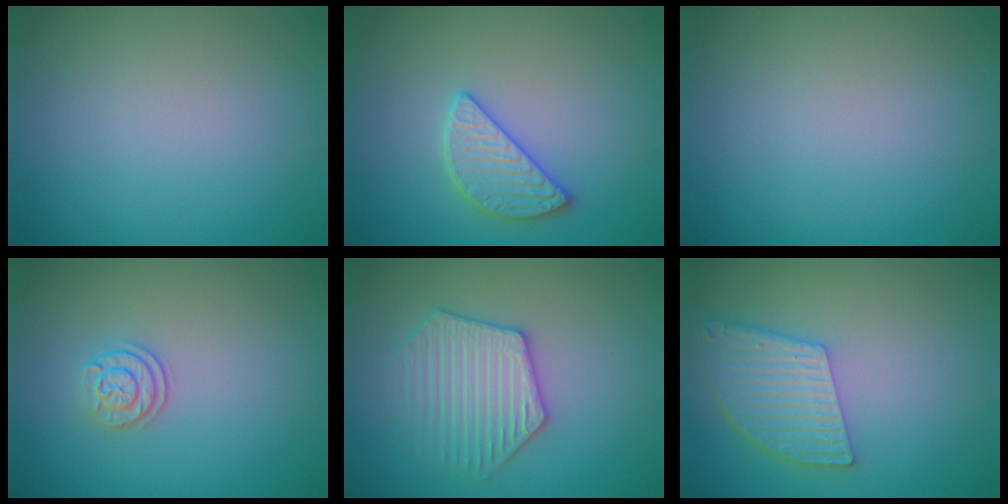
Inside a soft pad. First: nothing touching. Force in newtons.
{"total": 2.8, "press": 2.8, "slide": 0.1}
{"total": 0.0}
{"total": 2.0, "press": 1.8, "slide": 0.9}
{"total": 3.6, "press": 3.5, "slide": 0.5}
{"total": 5.1, "press": 4.0, "slide": 3.1}